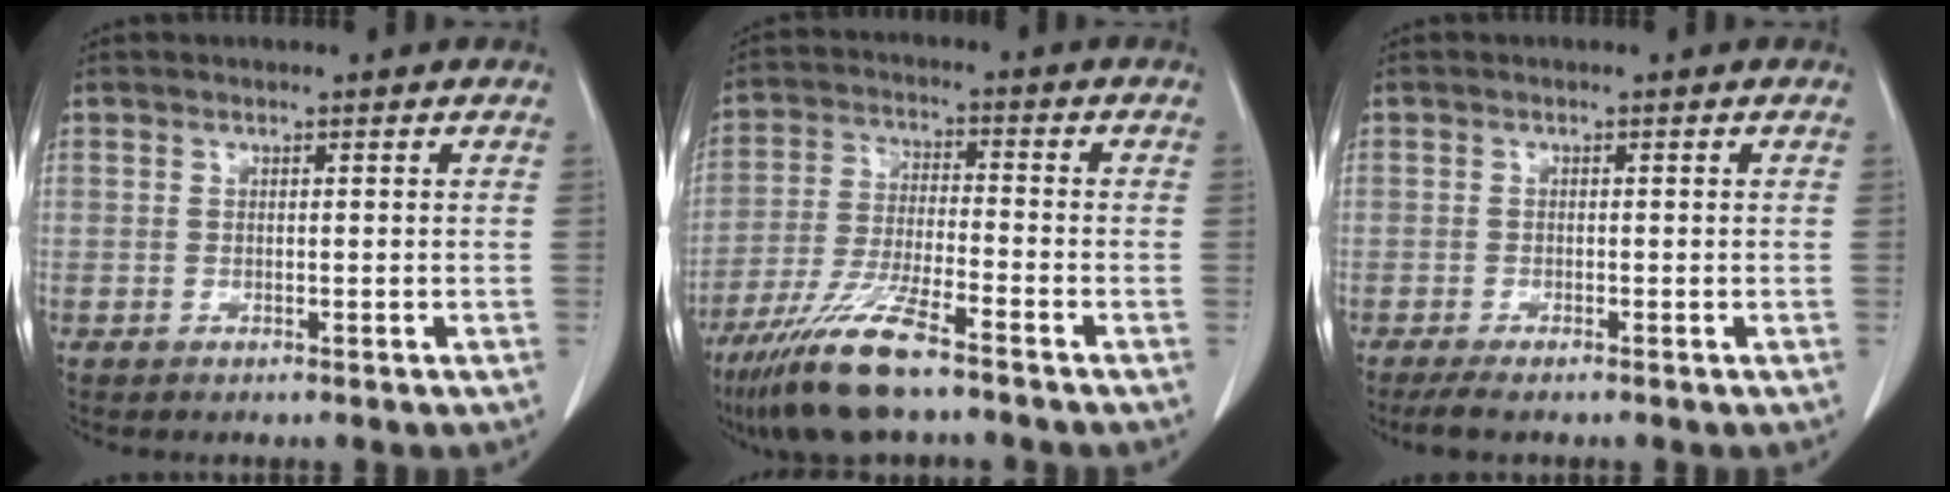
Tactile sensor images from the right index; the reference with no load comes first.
{"total": 11.2, "force": [-8.1, 1.0, 7.6], "torque": [-0.159, -0.031, -0.154]}
{"total": 2.6, "force": [-2.1, 0.3, 1.5], "torque": [-0.031, -0.009, -0.038]}